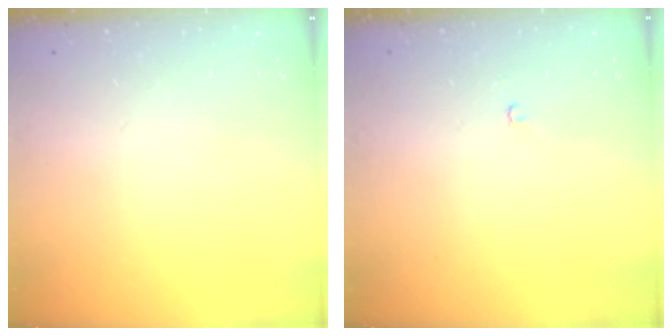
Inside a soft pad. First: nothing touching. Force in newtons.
{"total": 2.1, "press": 2.1, "slide": 0.2}